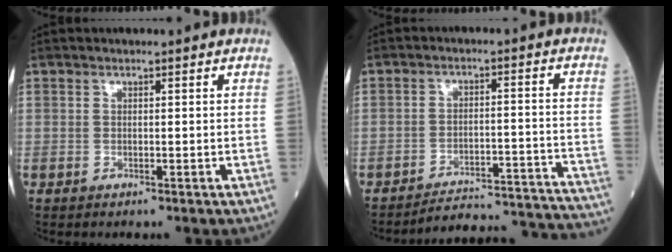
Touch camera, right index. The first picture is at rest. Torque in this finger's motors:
{"motor_torque": [-1.14, -0.99, -1.06, -0.21]}